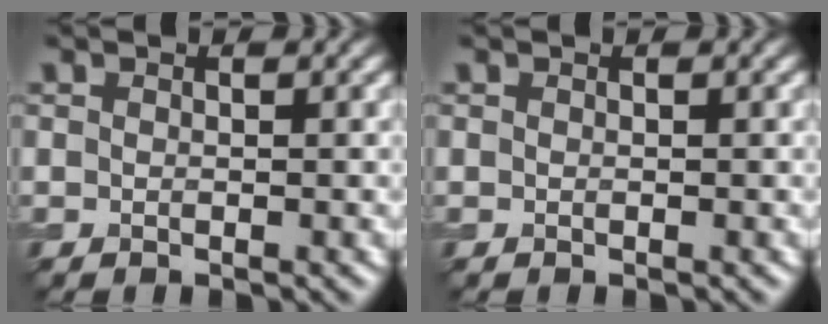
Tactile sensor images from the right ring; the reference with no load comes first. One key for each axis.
{"total": 0.0}